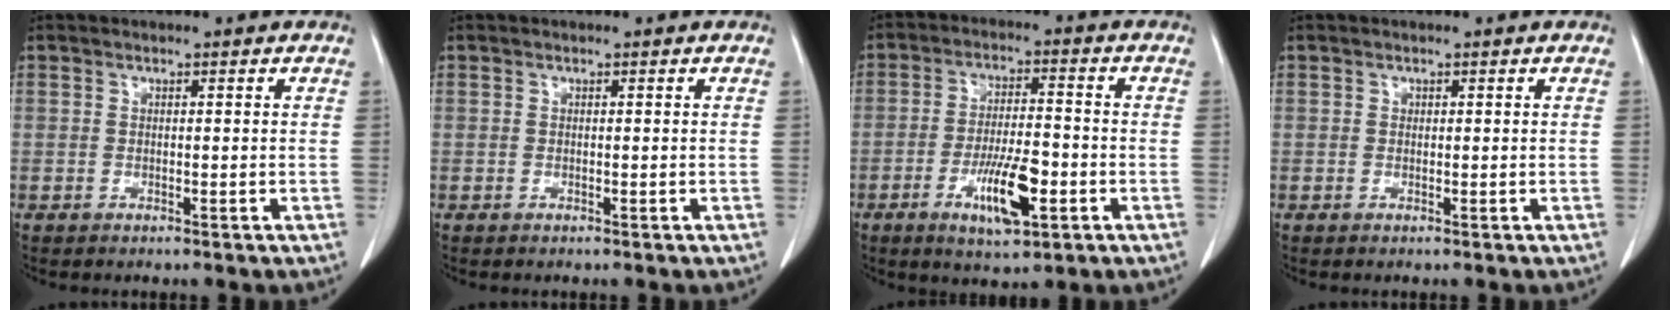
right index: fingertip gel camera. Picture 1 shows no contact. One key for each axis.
{"total": 0.0}
{"total": 9.3, "fx": -3.6, "fy": 2.3, "fz": 8.2, "tx": -0.153, "ty": -0.006, "tz": -0.057}
{"total": 0.0}